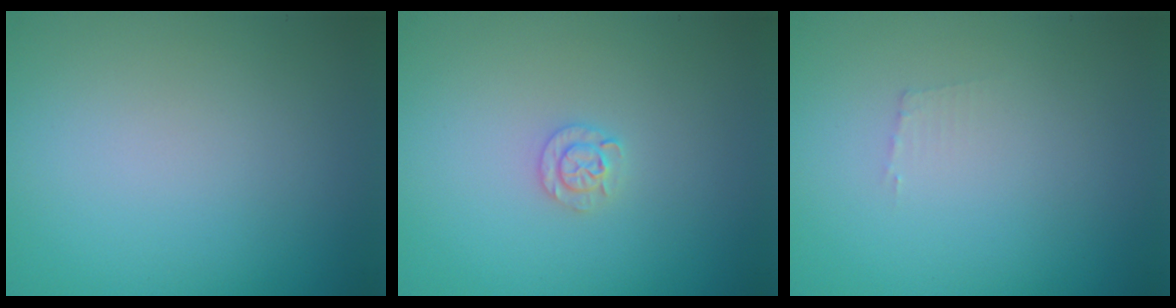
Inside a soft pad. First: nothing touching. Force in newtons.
{"total": 1.5, "press": 1.5, "slide": 0.1}
{"total": 0.7, "press": 0.7, "slide": 0.1}